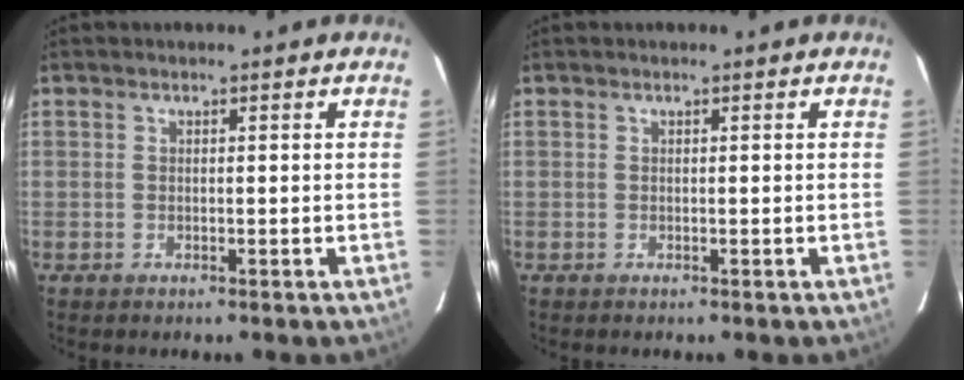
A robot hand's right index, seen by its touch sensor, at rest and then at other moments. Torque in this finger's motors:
{"motor_torque": [0.00, 0.00, 0.00, 0.00]}